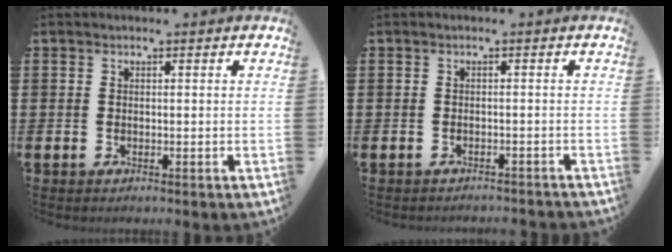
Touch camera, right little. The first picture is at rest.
{"total": 0.9, "force": [-0.9, -0.1, 0.0], "torque": [-0.001, 0.001, -0.018]}